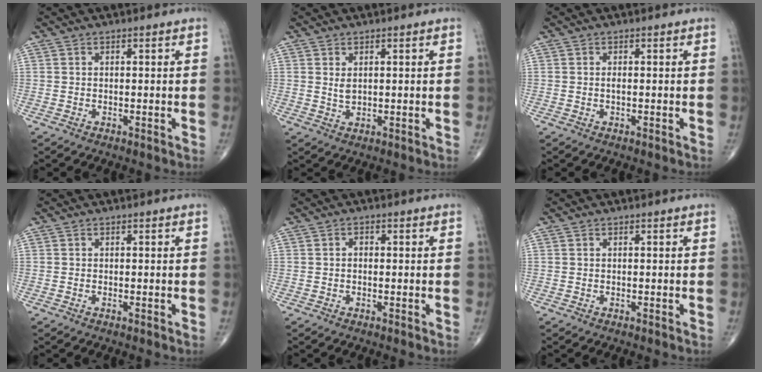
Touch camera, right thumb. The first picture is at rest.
{"total": 1.8, "force": [0.6, 1.0, 1.4], "torque": [-0.025, -0.005, 0.016]}
{"total": 0.5, "force": [-0.1, 0.1, 0.5], "torque": [-0.012, -0.001, -0.002]}
{"total": 0.0}
{"total": 1.0, "force": [0.0, 0.7, 0.7], "torque": [-0.010, 0.003, -0.003]}
{"total": 0.0}